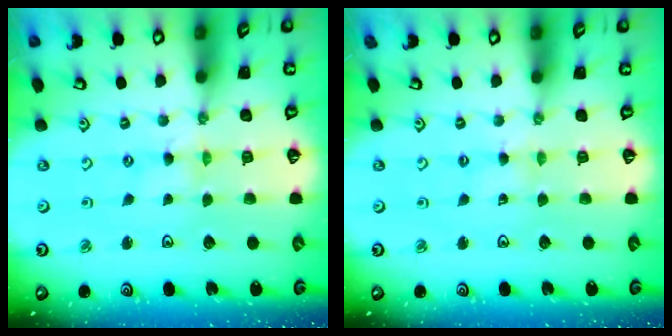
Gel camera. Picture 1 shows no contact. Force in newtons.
{"total": 1.4, "press": 1.3, "slide": 0.2}